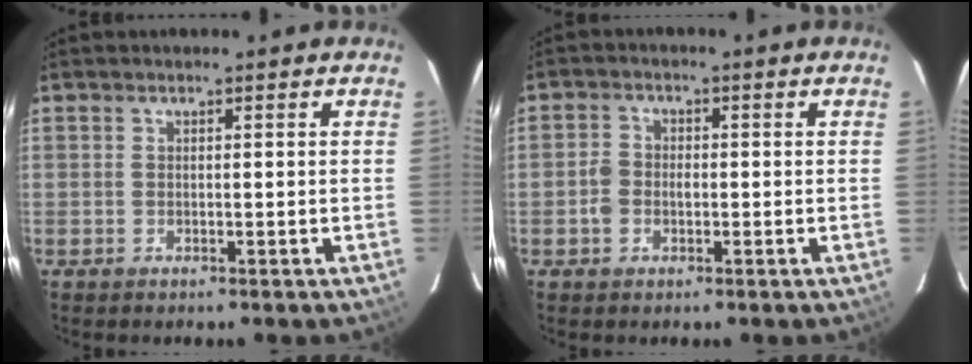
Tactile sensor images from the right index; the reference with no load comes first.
{"total": 3.1, "force": [-1.0, 2.6, 1.4], "torque": [-0.031, 0.010, -0.019]}